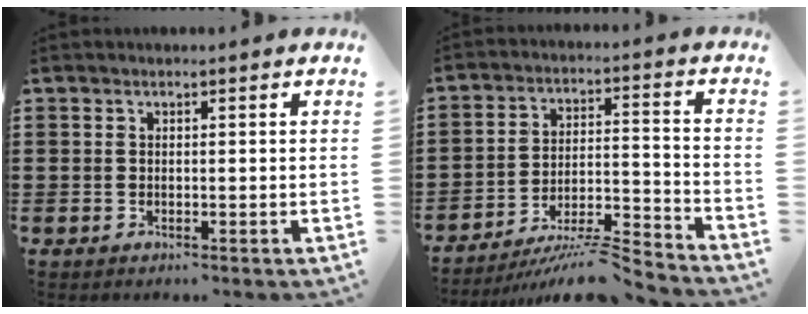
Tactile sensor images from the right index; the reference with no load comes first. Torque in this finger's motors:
{"motor_torque": [0.27, 0.38, 0.45, 0.09]}